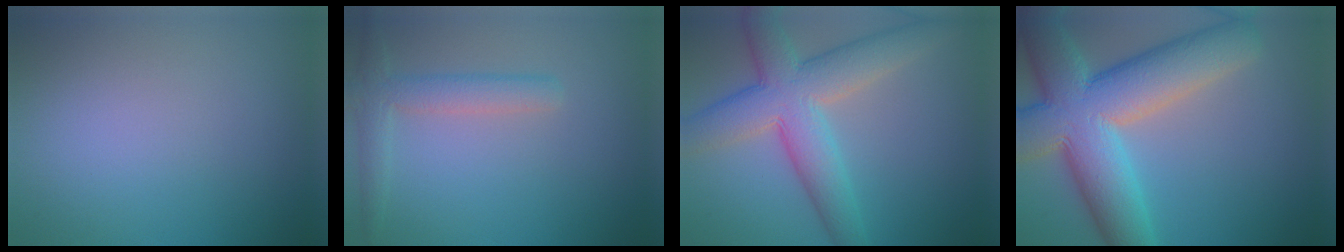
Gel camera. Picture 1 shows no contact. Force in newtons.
{"total": 3.0, "press": 3.0, "slide": 0.1}
{"total": 8.0, "press": 8.0, "slide": 0.5}
{"total": 12.8, "press": 12.8, "slide": 0.7}